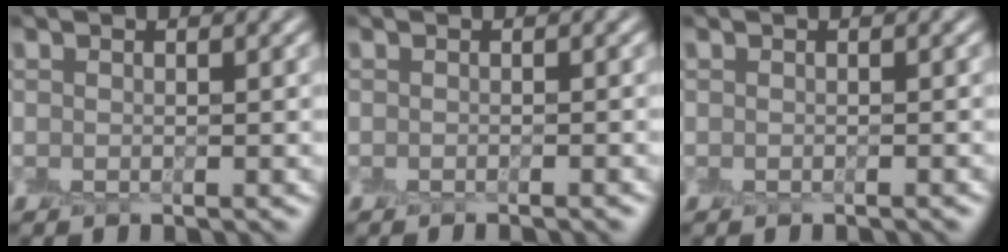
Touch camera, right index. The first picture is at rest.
{"total": 0.9, "force": [-0.9, -0.2, 0.2], "torque": [0.003, -0.005, -0.011]}
{"total": 0.6, "force": [-0.5, -0.2, 0.1], "torque": [-0.002, -0.004, -0.009]}